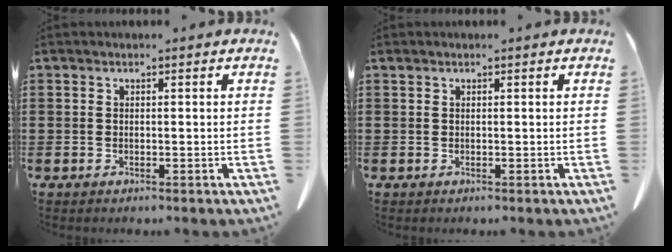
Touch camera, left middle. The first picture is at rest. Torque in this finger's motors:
{"motor_torque": [1.41, 0.73, -0.14, -0.03]}